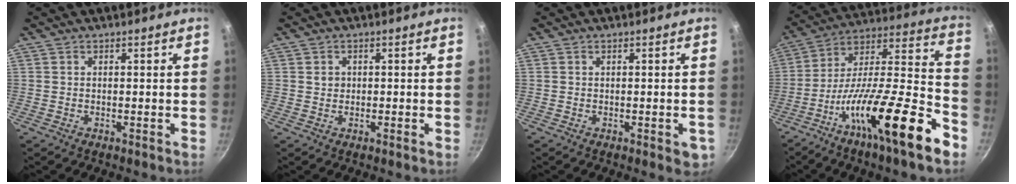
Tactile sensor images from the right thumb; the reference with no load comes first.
{"total": 1.4, "force": [0.1, 1.3, 0.5], "torque": [-0.004, 0.004, 0.001]}
{"total": 3.1, "force": [-0.8, 1.5, 2.7], "torque": [-0.019, 0.000, -0.008]}
{"total": 25.6, "force": [-13.0, 5.7, 21.3], "torque": [-0.302, 0.076, -0.229]}